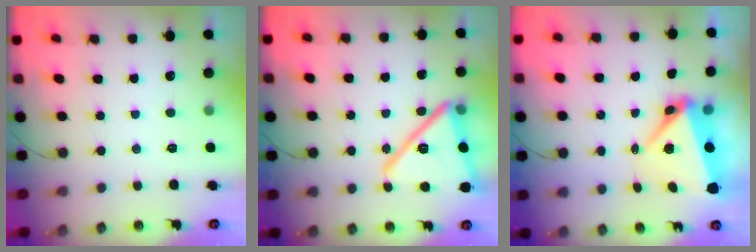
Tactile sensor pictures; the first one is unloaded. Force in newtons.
{"total": 21.3, "press": 21.2, "slide": 2.1}
{"total": 6.8, "press": 6.6, "slide": 1.7}